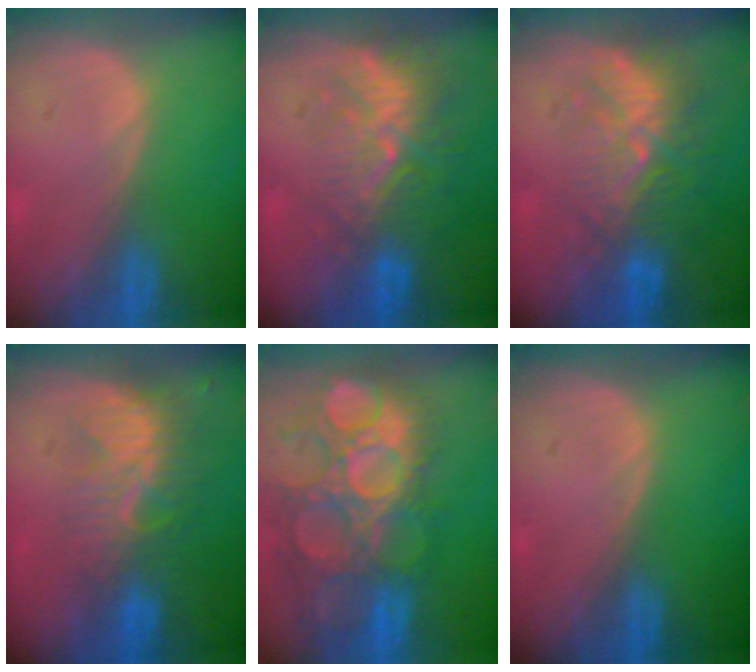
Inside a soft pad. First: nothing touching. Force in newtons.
{"total": 9.4, "press": 8.7, "slide": 3.5}
{"total": 9.0, "press": 8.4, "slide": 3.3}
{"total": 8.5, "press": 7.7, "slide": 3.6}
{"total": 14.4, "press": 12.7, "slide": 6.8}
{"total": 0.0}